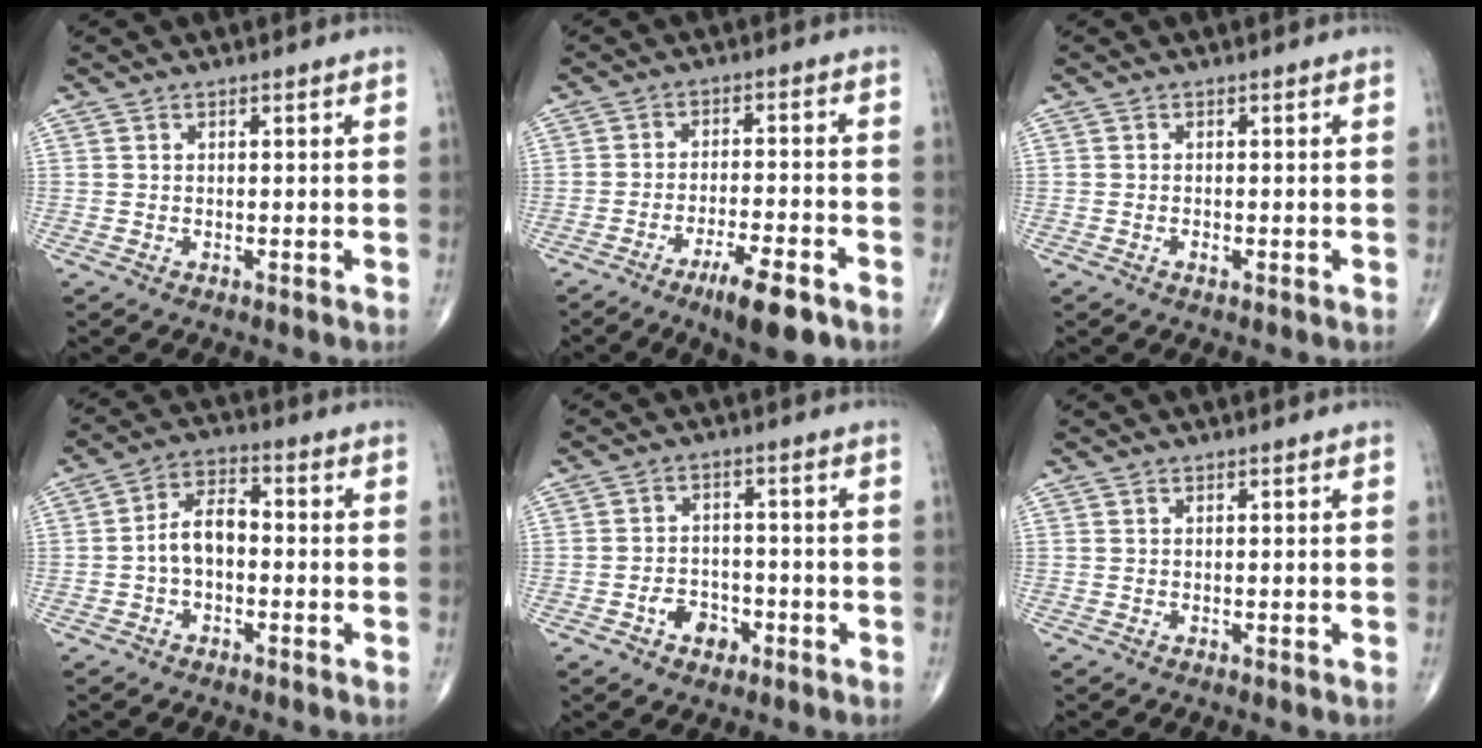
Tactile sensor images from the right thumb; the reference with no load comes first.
{"total": 8.8, "force": [-5.5, 2.0, 6.6], "torque": [-0.109, 0.020, -0.086]}
{"total": 0.8, "force": [-0.3, 0.4, 0.5], "torque": [-0.011, 0.000, -0.006]}
{"total": 6.9, "force": [-1.1, 4.2, 5.4], "torque": [-0.091, 0.030, -0.031]}
{"total": 5.3, "force": [-2.5, 3.8, 2.7], "torque": [-0.020, 0.024, -0.040]}
{"total": 0.0}